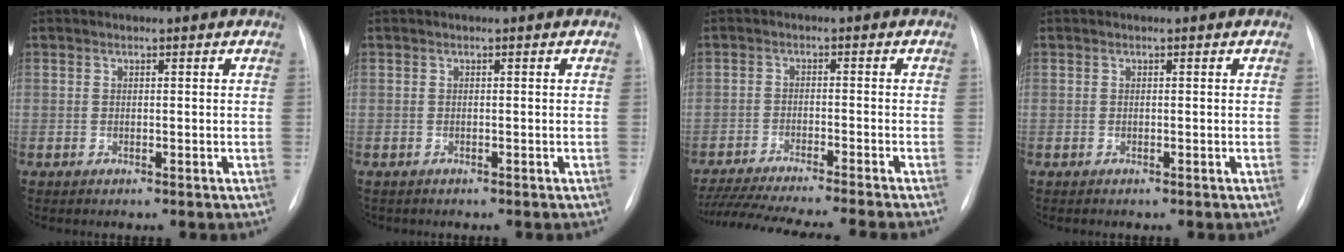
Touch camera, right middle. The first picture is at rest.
{"total": 0.6, "force": [-0.5, 0.3, 0.0], "torque": [-0.009, 0.002, -0.008]}
{"total": 18.9, "force": [-16.8, -0.4, 8.6], "torque": [-0.140, -0.044, -0.248]}
{"total": 0.0}